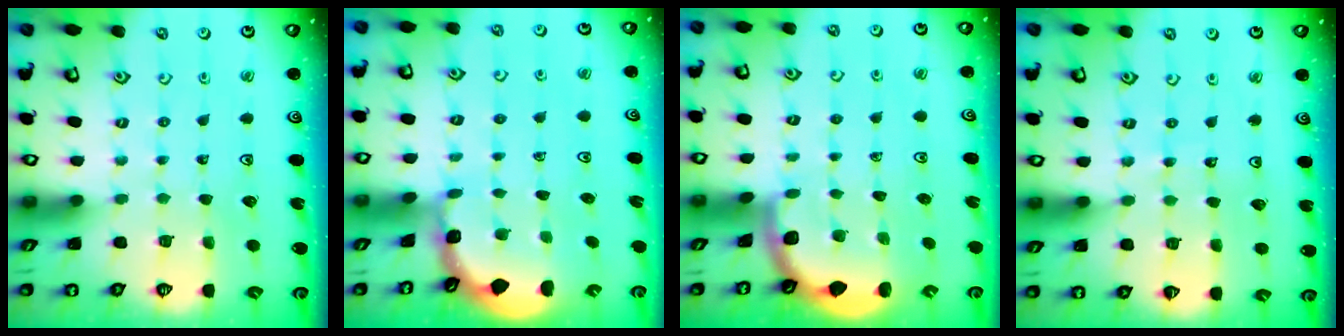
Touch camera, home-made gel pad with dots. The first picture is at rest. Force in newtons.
{"total": 1.6, "press": 1.5, "slide": 0.2}
{"total": 1.8, "press": 1.8, "slide": 0.0}
{"total": 4.9, "press": 4.8, "slide": 0.7}